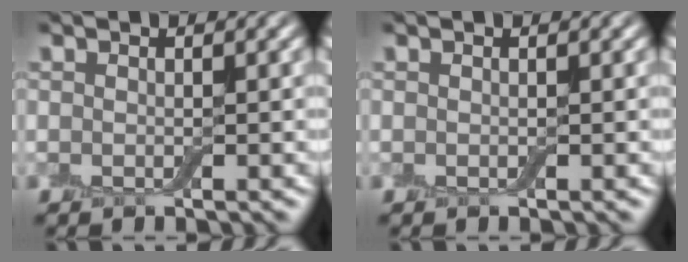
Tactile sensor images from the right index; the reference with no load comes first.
{"total": 0.0}